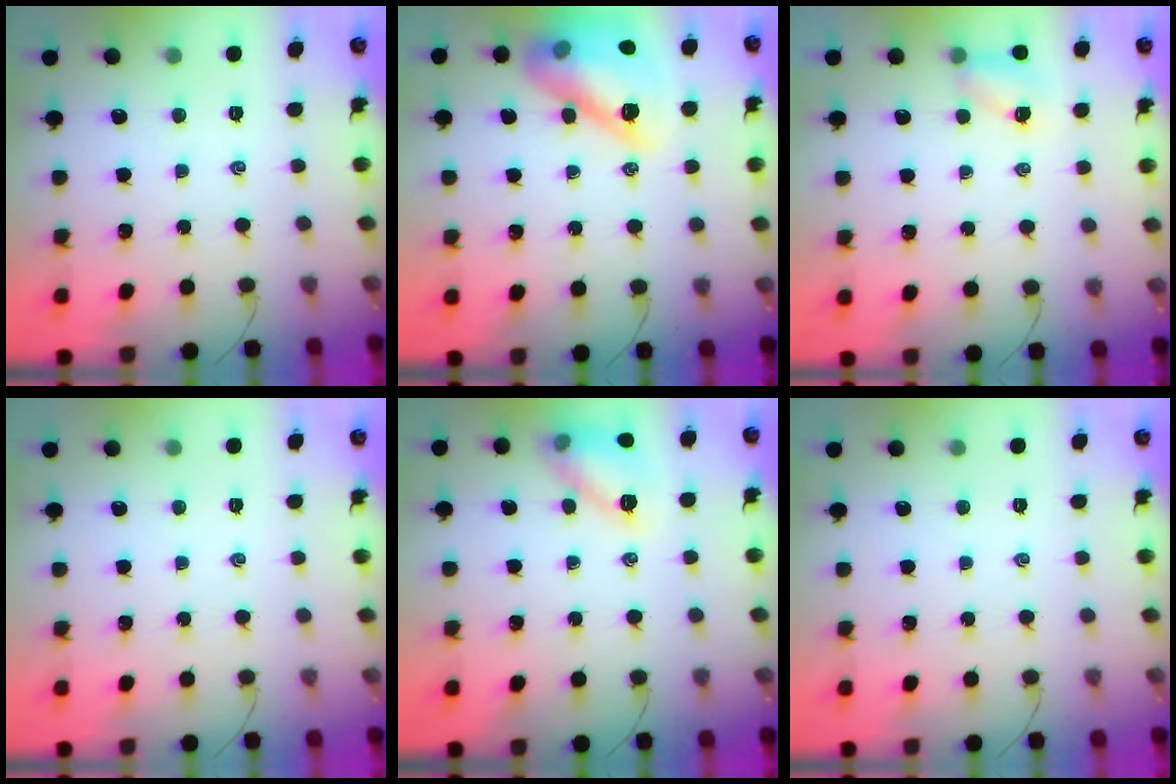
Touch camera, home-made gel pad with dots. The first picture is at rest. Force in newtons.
{"total": 17.7, "press": 17.4, "slide": 3.2}
{"total": 5.0, "press": 4.8, "slide": 1.3}
{"total": 0.0}
{"total": 12.3, "press": 12.3, "slide": 0.3}
{"total": 0.0}